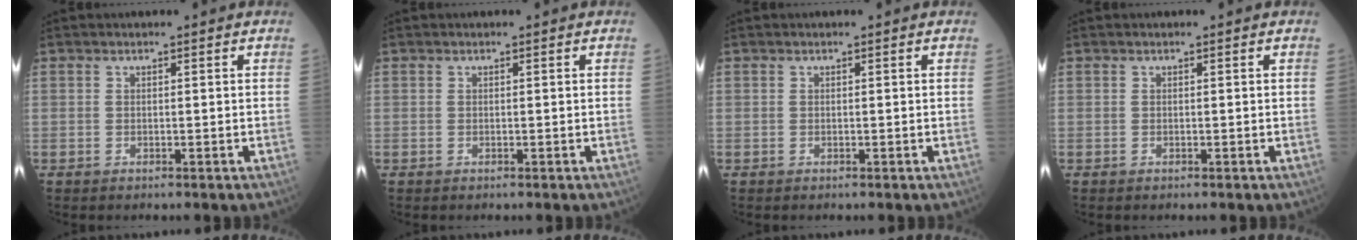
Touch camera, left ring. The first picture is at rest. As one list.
[{"total": 0.0}, {"total": 0.0}, {"total": 0.0}]